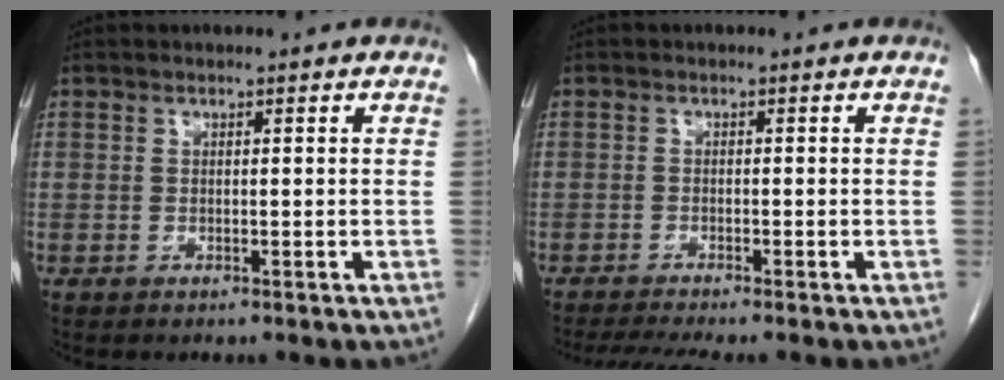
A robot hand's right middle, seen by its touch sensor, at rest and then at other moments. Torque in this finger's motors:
{"motor_torque": [0.51, -0.42, 0.03, 0.00]}